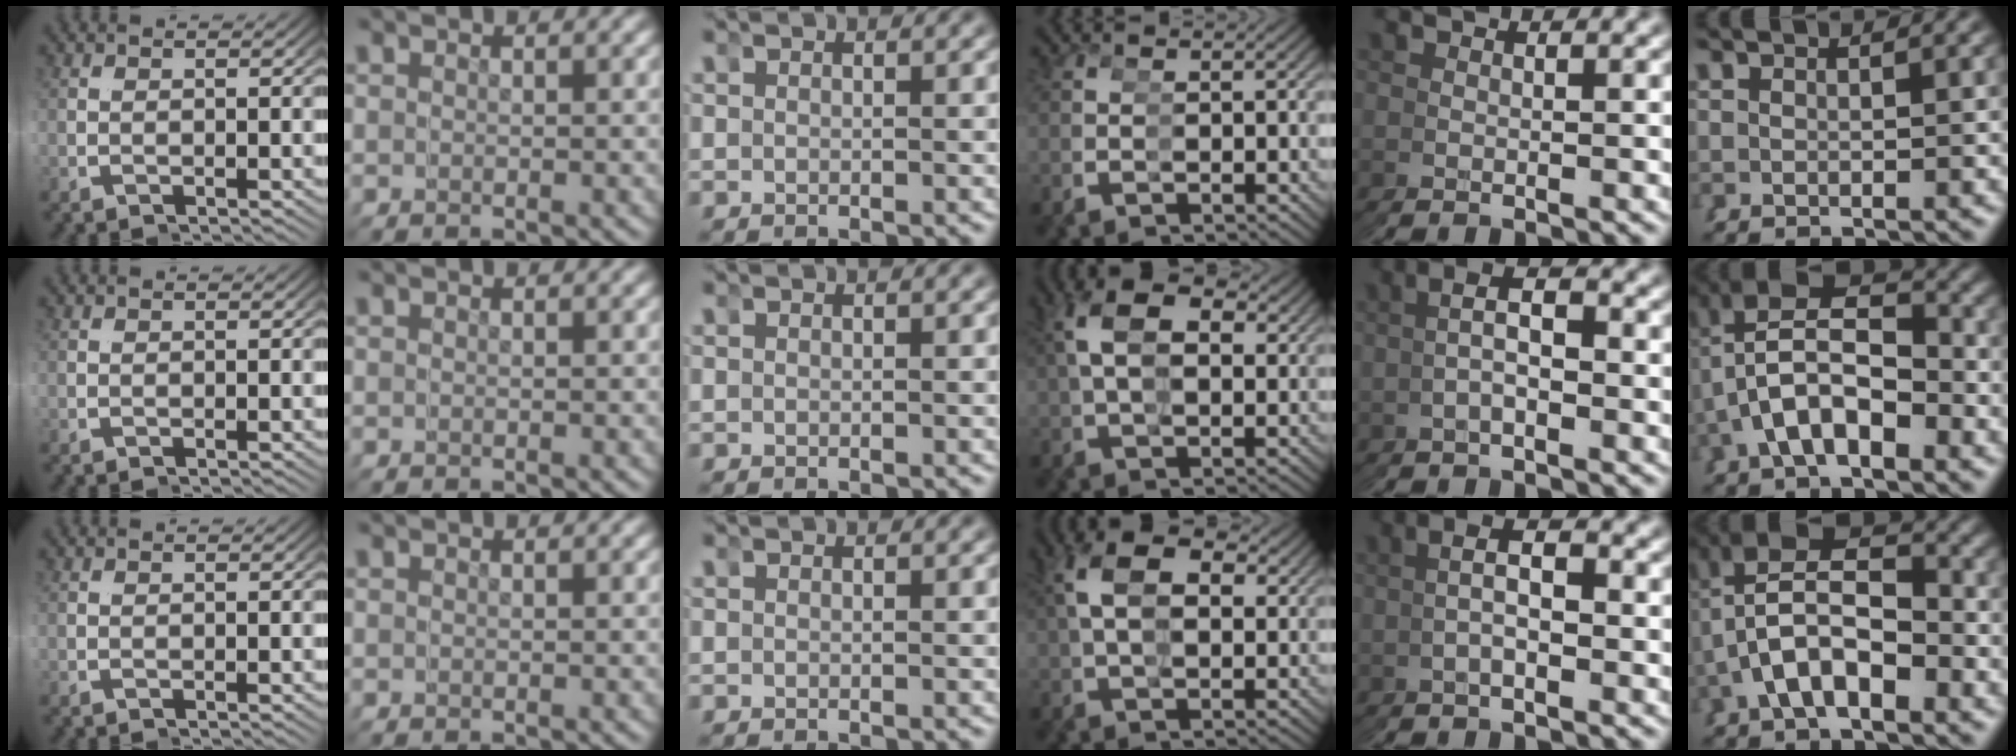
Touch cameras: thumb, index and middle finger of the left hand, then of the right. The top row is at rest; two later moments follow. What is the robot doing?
{"motion": "grasp_and_lifting", "object": "bandage"}